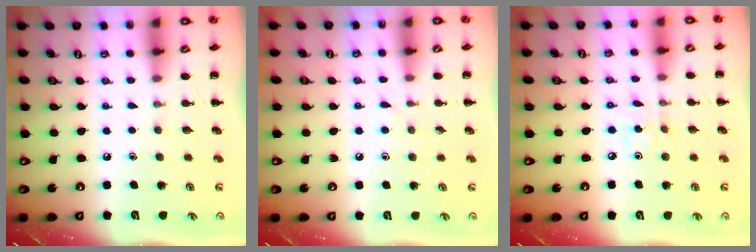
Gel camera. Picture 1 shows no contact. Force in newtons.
{"total": 3.9, "press": 3.5, "slide": 1.7}
{"total": 2.8, "press": 2.7, "slide": 0.9}